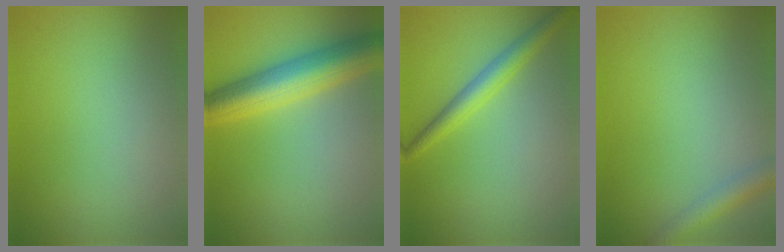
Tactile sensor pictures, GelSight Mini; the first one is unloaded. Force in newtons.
{"total": 7.2, "press": 7.2, "slide": 0.2}
{"total": 2.7, "press": 2.7, "slide": 0.0}
{"total": 2.6, "press": 2.6, "slide": 0.1}